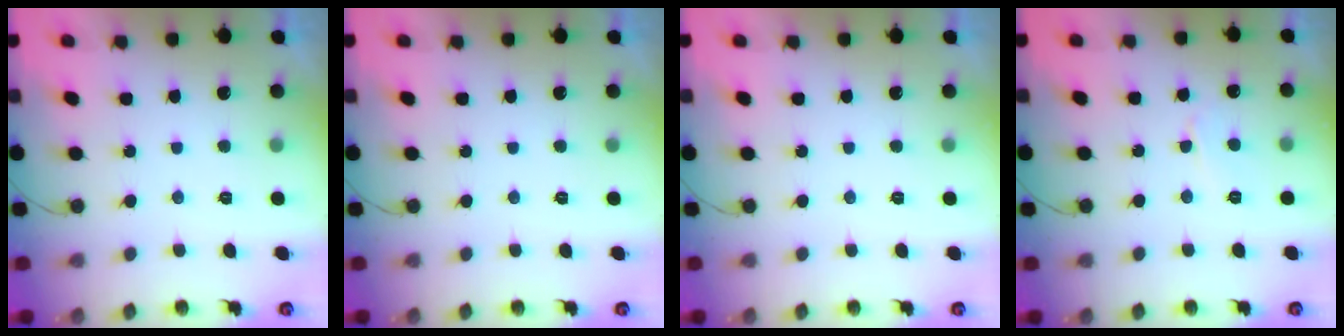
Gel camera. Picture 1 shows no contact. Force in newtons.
{"total": 0.0}
{"total": 0.0}
{"total": 3.7, "press": 3.7, "slide": 0.4}